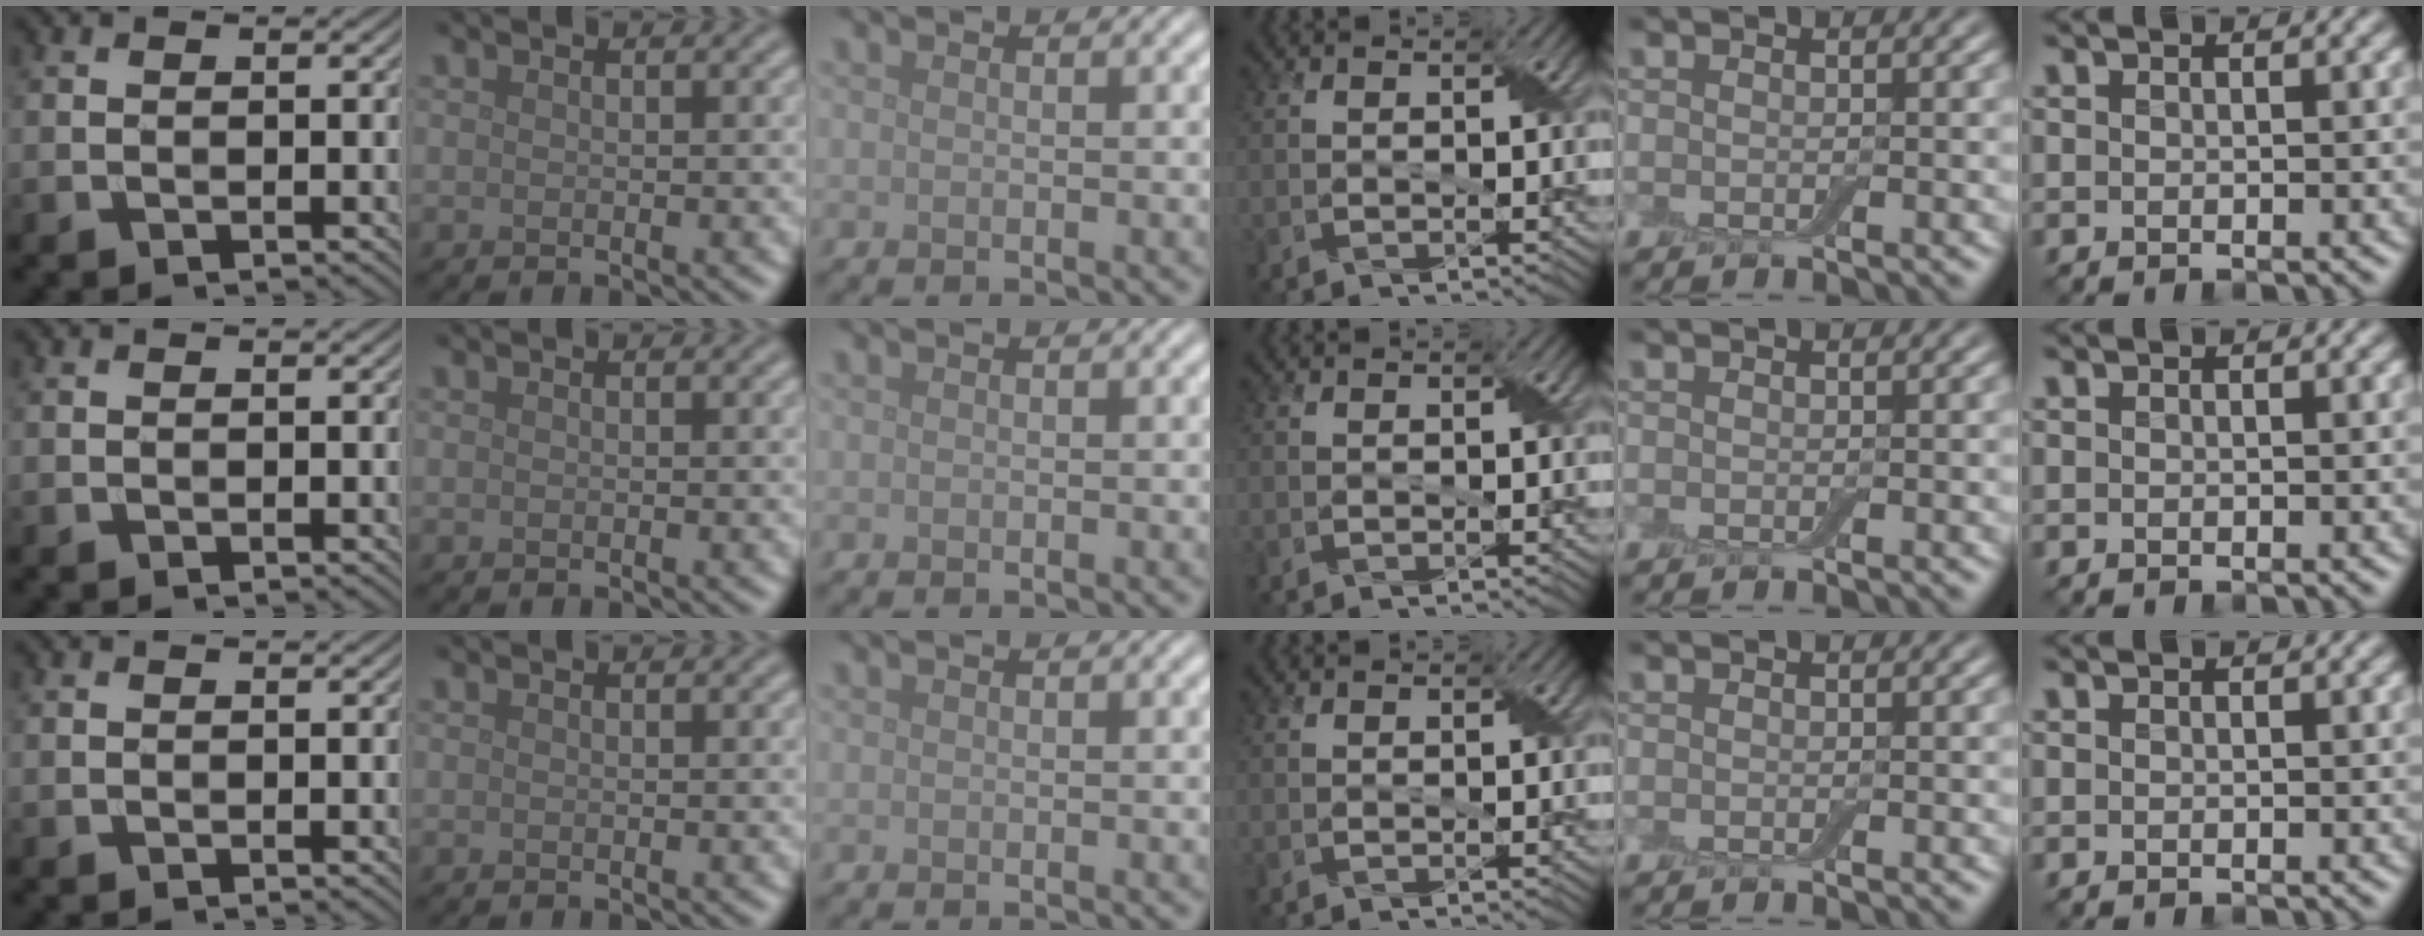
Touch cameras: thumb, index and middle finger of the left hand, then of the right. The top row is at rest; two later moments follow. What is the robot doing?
{"motion": "fold", "object": "cloth"}